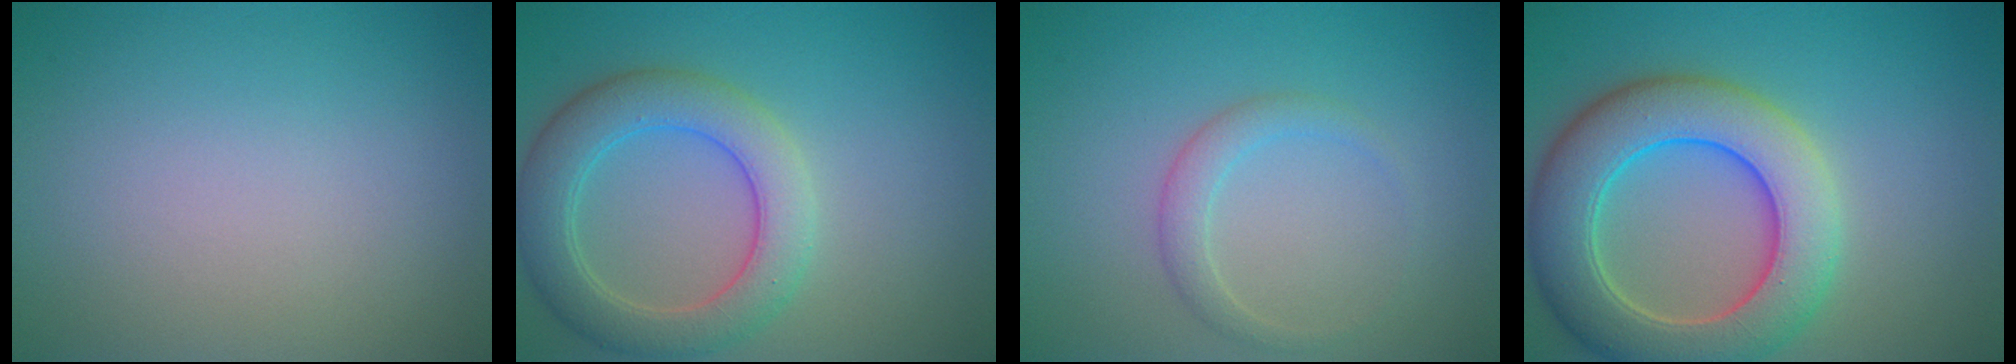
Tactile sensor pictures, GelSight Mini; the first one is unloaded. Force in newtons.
{"total": 5.5, "press": 5.5, "slide": 0.1}
{"total": 1.9, "press": 1.9, "slide": 0.0}
{"total": 9.0, "press": 9.0, "slide": 0.3}